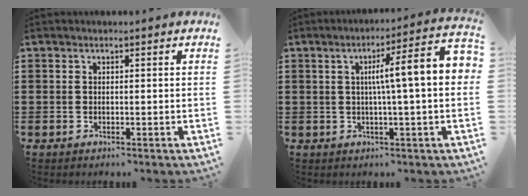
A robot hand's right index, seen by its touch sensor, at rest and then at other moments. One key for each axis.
{"total": 8.4, "fx": 0.8, "fy": 0.3, "fz": 8.4, "tx": -0.147, "ty": -0.006, "tz": 0.004}